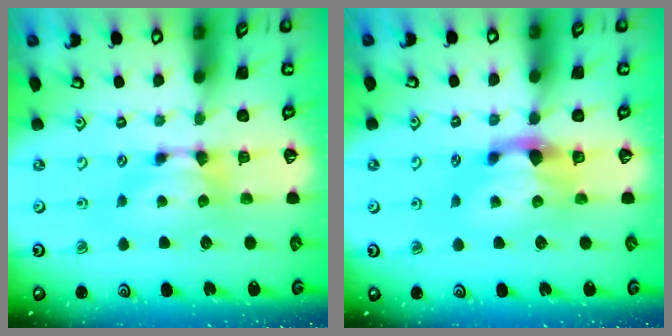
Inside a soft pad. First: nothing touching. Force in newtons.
{"total": 2.2, "press": 1.7, "slide": 1.4}